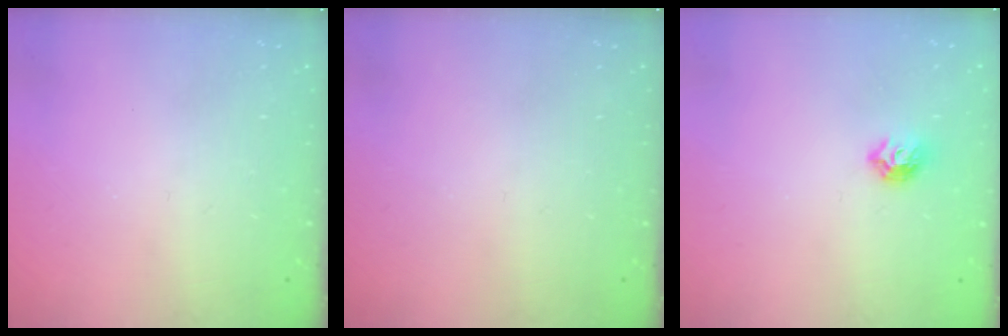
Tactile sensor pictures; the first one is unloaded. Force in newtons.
{"total": 0.0}
{"total": 6.5, "press": 6.5, "slide": 0.9}